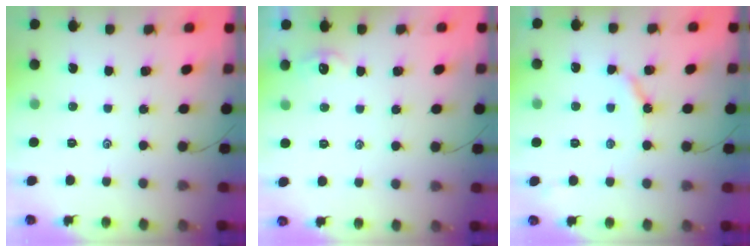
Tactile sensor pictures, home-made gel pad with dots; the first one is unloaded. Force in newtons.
{"total": 2.7, "press": 2.7, "slide": 0.3}
{"total": 5.2, "press": 5.2, "slide": 0.2}